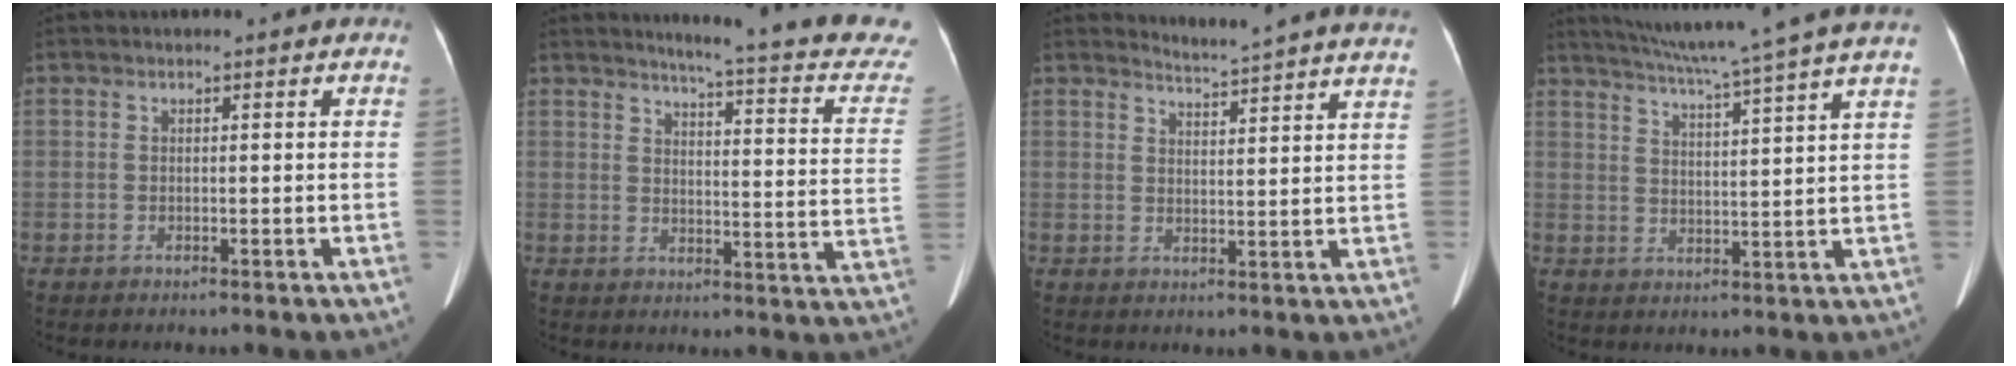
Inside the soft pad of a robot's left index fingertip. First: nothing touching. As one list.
[{"total": 19.4, "force": [17.7, 0.7, 7.9], "torque": [-0.094, -0.084, 0.188]}, {"total": 12.6, "force": [12.2, -1.6, 2.5], "torque": [-0.041, -0.062, 0.138]}, {"total": 16.9, "force": [14.3, -2.2, 8.7], "torque": [-0.151, -0.013, 0.191]}]